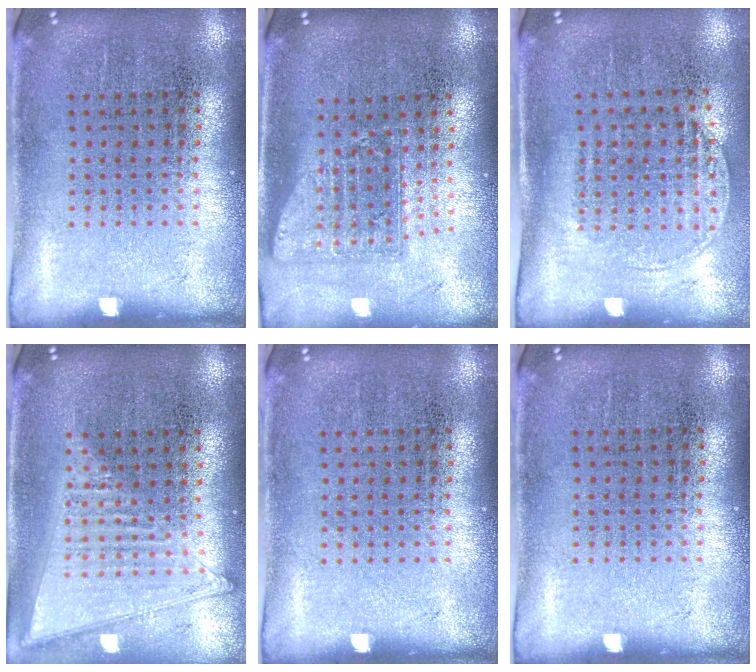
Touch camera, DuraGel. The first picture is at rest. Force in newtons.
{"total": 1.7, "press": 1.3, "slide": 1.1}
{"total": 1.4, "press": 1.2, "slide": 0.7}
{"total": 1.4, "press": 1.3, "slide": 0.5}
{"total": 0.0}
{"total": 0.0}